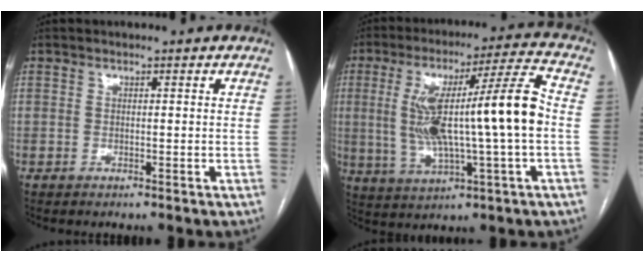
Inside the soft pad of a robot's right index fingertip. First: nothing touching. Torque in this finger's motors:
{"motor_torque": [1.39, -0.75, 0.51, 0.18]}